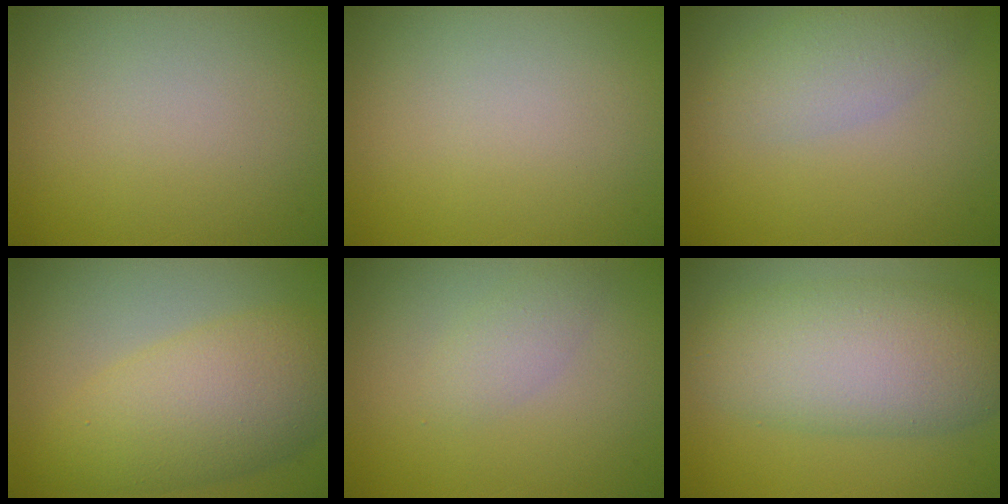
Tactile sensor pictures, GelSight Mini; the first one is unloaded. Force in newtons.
{"total": 0.0}
{"total": 3.2, "press": 3.2, "slide": 0.1}
{"total": 7.1, "press": 7.1, "slide": 0.1}
{"total": 1.7, "press": 1.7, "slide": 0.0}
{"total": 8.0, "press": 8.0, "slide": 0.5}